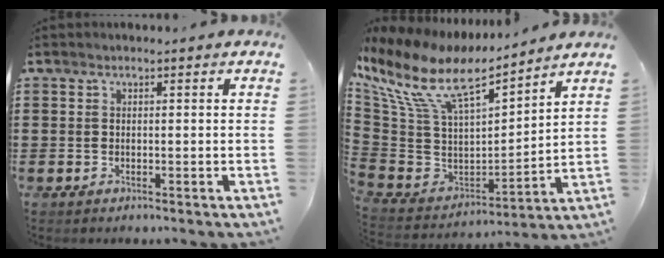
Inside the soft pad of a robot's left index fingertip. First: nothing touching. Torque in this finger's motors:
{"motor_torque": [2.14, 0.00, 0.11, -0.07]}